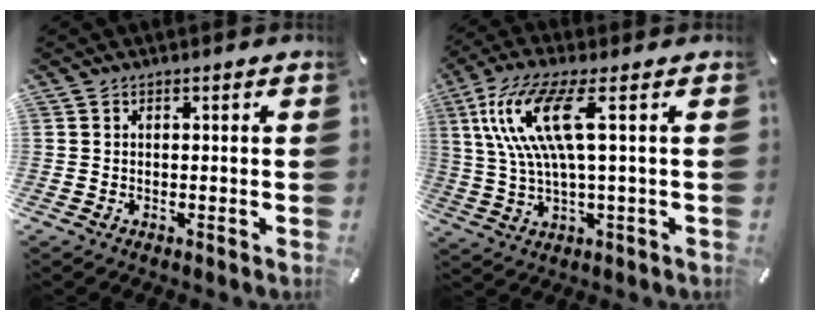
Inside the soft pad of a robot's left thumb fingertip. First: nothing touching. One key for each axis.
{"total": 13.2, "fx": 3.4, "fy": 3.3, "fz": 12.3, "tx": -0.258, "ty": -0.006, "tz": 0.056}